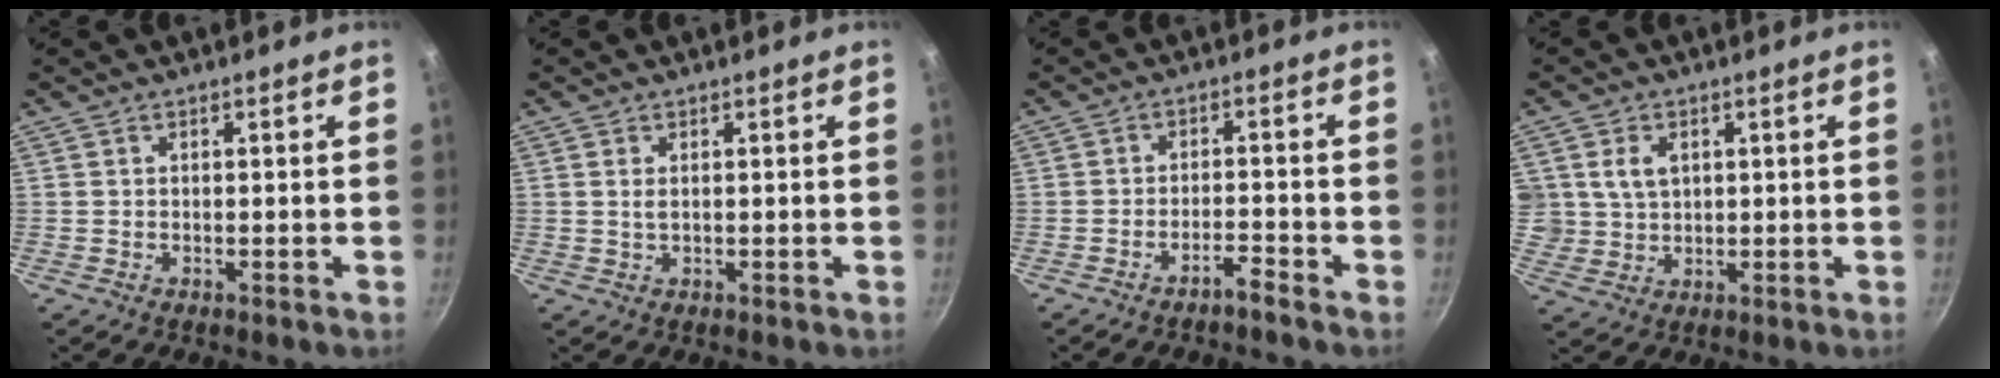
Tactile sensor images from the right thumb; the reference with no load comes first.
{"total": 0.8, "force": [0.2, 0.5, 0.6], "torque": [-0.013, 0.001, 0.004]}
{"total": 2.7, "force": [-2.4, 0.1, 1.2], "torque": [-0.020, 0.024, -0.038]}
{"total": 5.6, "force": [1.8, 4.3, 3.1], "torque": [-0.040, -0.004, 0.041]}